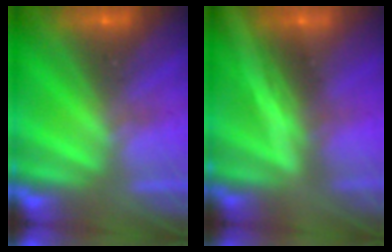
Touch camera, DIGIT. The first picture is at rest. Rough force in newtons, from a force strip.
{"total": 1.9}